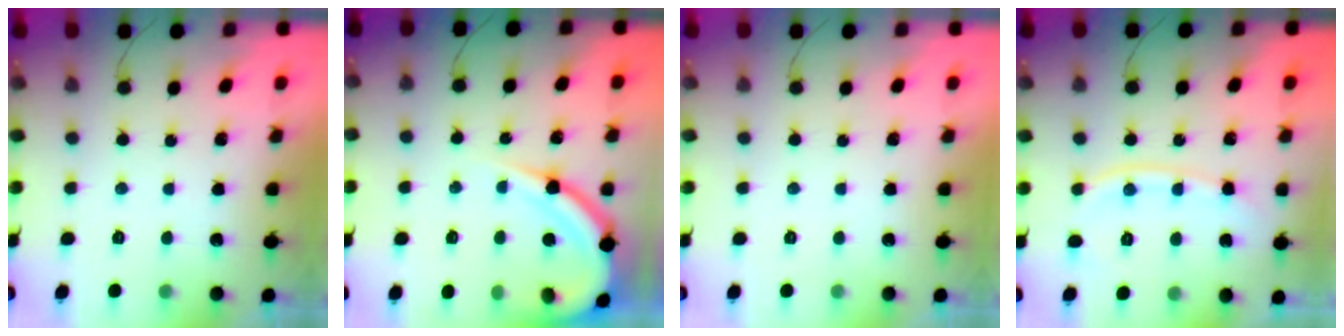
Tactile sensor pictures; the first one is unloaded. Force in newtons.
{"total": 11.7, "press": 11.6, "slide": 1.4}
{"total": 0.0}
{"total": 9.2, "press": 9.2, "slide": 0.2}